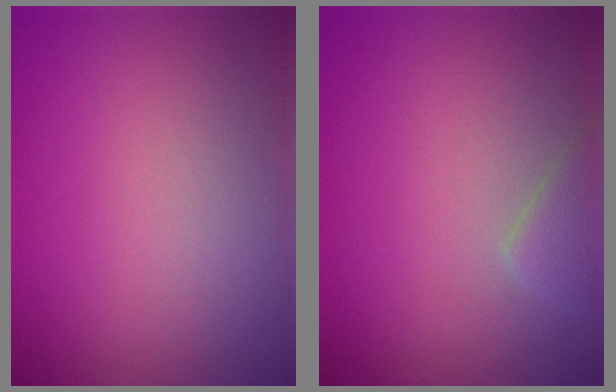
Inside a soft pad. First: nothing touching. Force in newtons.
{"total": 2.1, "press": 2.1, "slide": 0.1}